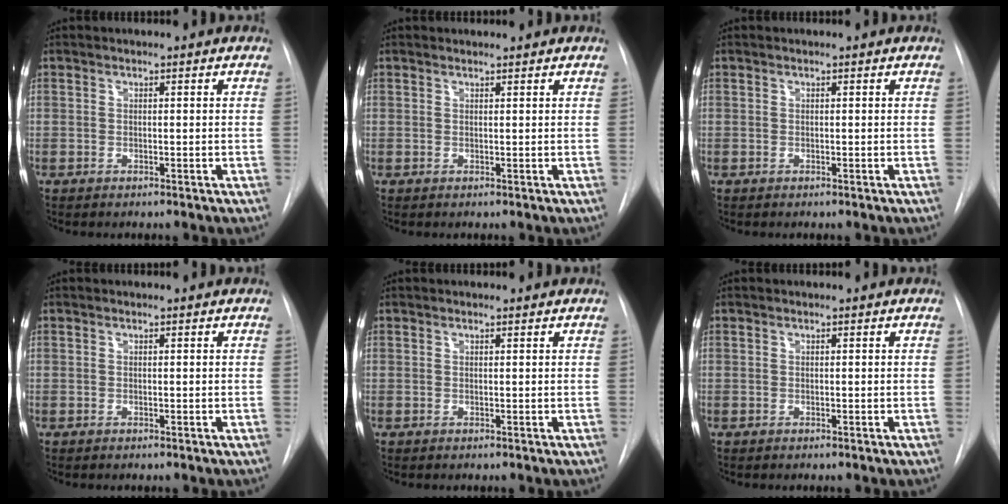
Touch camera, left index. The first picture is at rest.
{"total": 1.3, "force": [1.2, 0.1, 0.0], "torque": [-0.009, 0.008, 0.020]}
{"total": 0.0}
{"total": 0.0}
{"total": 0.6, "force": [0.6, 0.1, 0.0], "torque": [-0.006, 0.003, 0.010]}
{"total": 0.0}